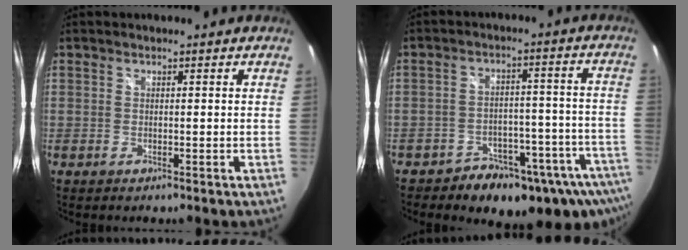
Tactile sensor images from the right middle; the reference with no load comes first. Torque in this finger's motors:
{"motor_torque": [0.92, -1.20, 0.32, 0.09]}